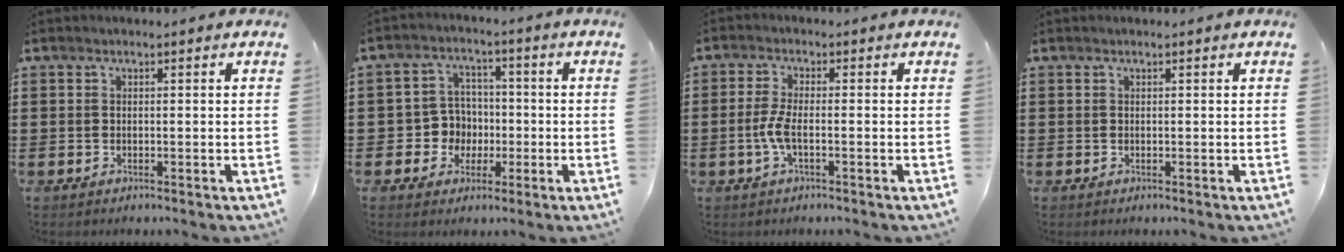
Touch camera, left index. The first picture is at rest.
{"total": 5.7, "force": [-0.9, 5.5, 1.3], "torque": [-0.045, 0.018, -0.016]}
{"total": 3.6, "force": [-1.0, 0.9, 3.3], "torque": [-0.088, -0.008, -0.028]}
{"total": 0.0}